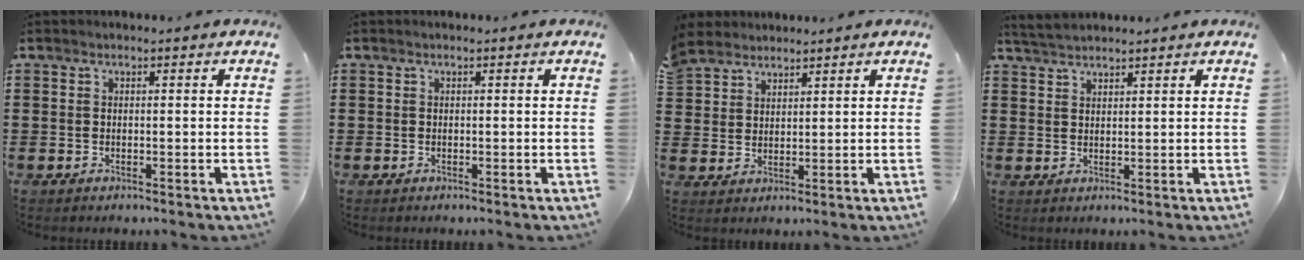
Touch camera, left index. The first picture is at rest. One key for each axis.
{"total": 0.0}
{"total": 3.8, "fx": 3.4, "fy": 1.6, "fz": -0.5, "tx": -0.006, "ty": -0.003, "tz": 0.067}
{"total": 2.7, "fx": 2.6, "fy": 0.2, "fz": 0.7, "tx": -0.020, "ty": 0.002, "tz": 0.052}